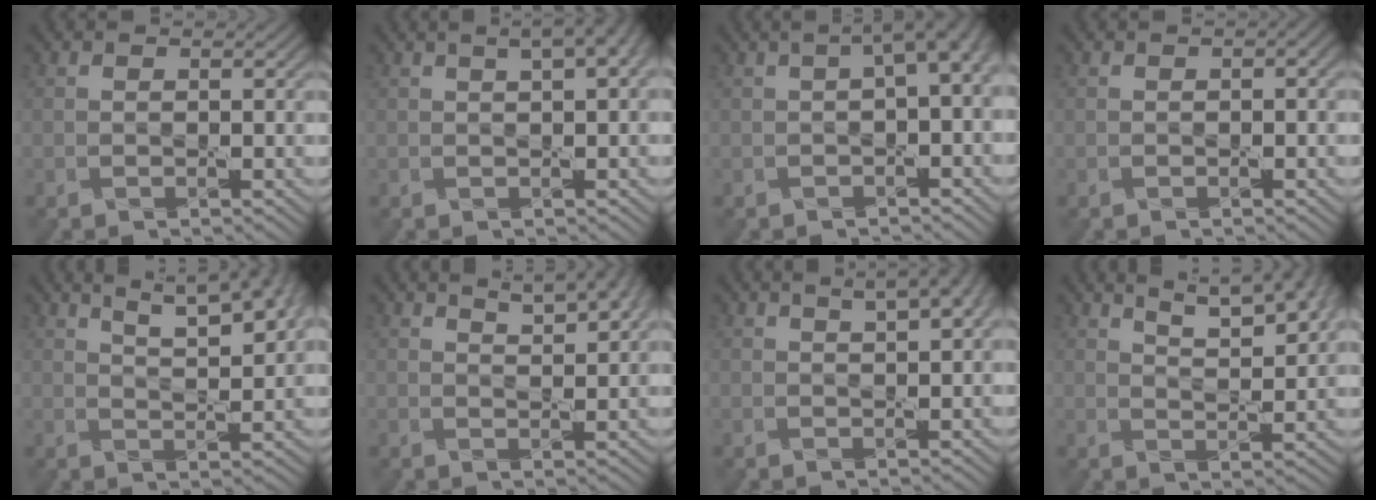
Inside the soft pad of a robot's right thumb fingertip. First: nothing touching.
{"total": 5.6, "force": [2.6, 2.1, 4.5], "torque": [-0.047, 0.022, 0.019]}
{"total": 4.4, "force": [0.6, 1.4, 4.1], "torque": [-0.048, 0.013, 0.009]}
{"total": 1.1, "force": [0.1, 0.6, 0.9], "torque": [-0.010, 0.004, 0.002]}
{"total": 11.2, "force": [6.9, 3.8, 7.9], "torque": [-0.118, 0.024, 0.089]}
{"total": 6.5, "force": [4.2, 2.0, 4.5], "torque": [-0.063, 0.013, 0.053]}
{"total": 6.6, "force": [3.5, 2.3, 5.1], "torque": [-0.059, 0.024, 0.031]}
{"total": 10.3, "force": [6.8, 3.3, 7.0], "torque": [-0.107, 0.019, 0.089]}